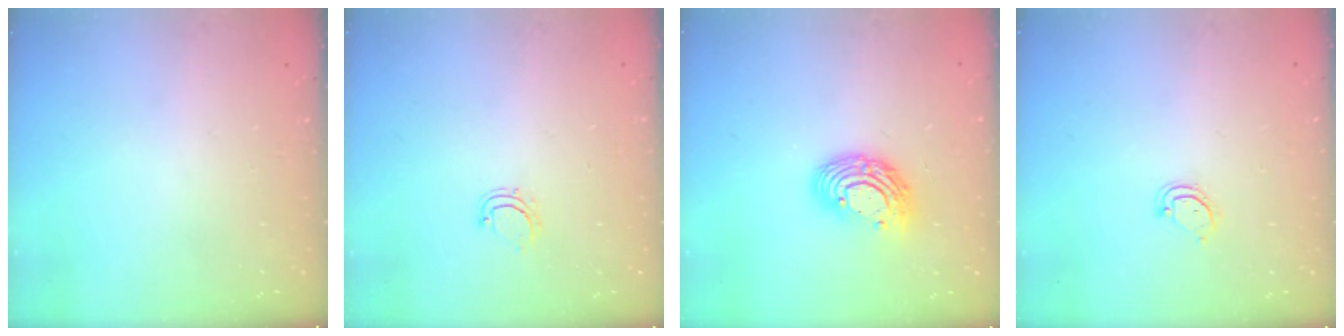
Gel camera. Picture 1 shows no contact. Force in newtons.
{"total": 4.3, "press": 4.2, "slide": 0.6}
{"total": 11.3, "press": 11.2, "slide": 1.1}
{"total": 3.1, "press": 3.1, "slide": 0.4}